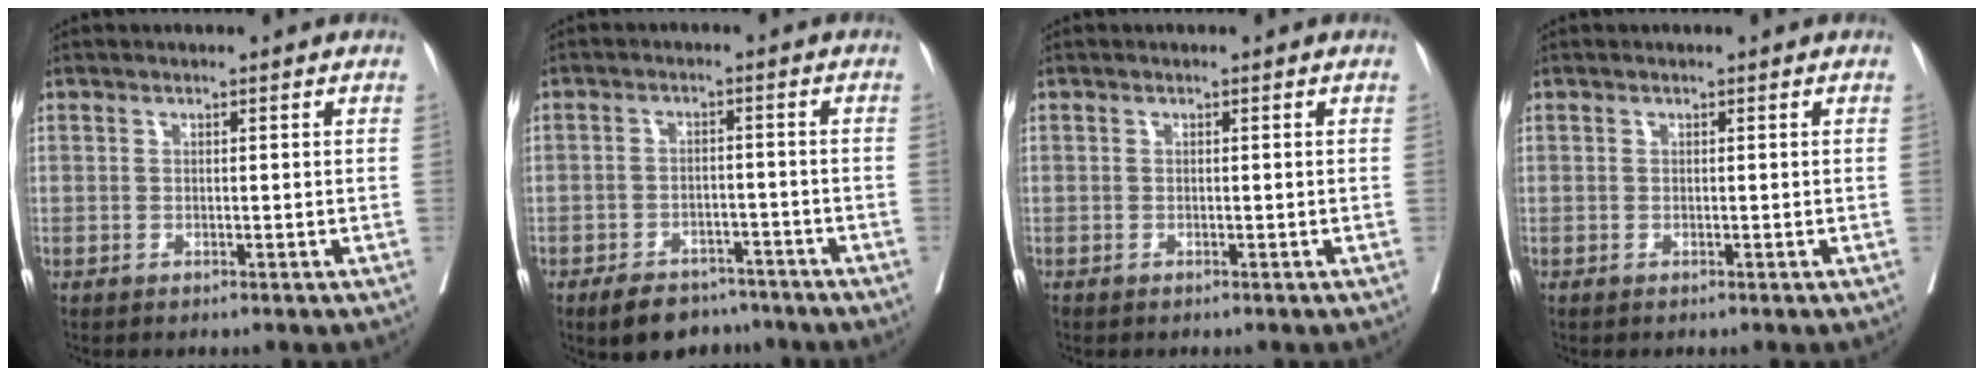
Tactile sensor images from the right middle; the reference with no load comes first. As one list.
[{"total": 7.9, "force": [-6.3, 4.0, 2.6], "torque": [-0.034, 0.006, -0.092]}, {"total": 0.0}, {"total": 0.0}]